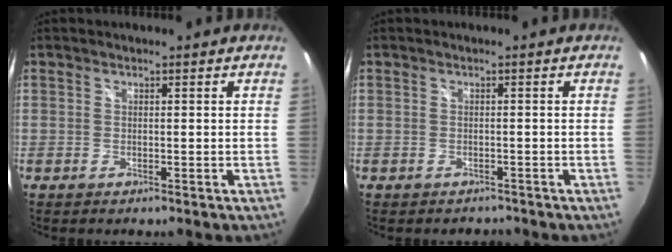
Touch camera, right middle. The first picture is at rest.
{"total": 1.7, "force": [-1.5, 0.8, 0.1], "torque": [-0.005, -0.005, -0.020]}